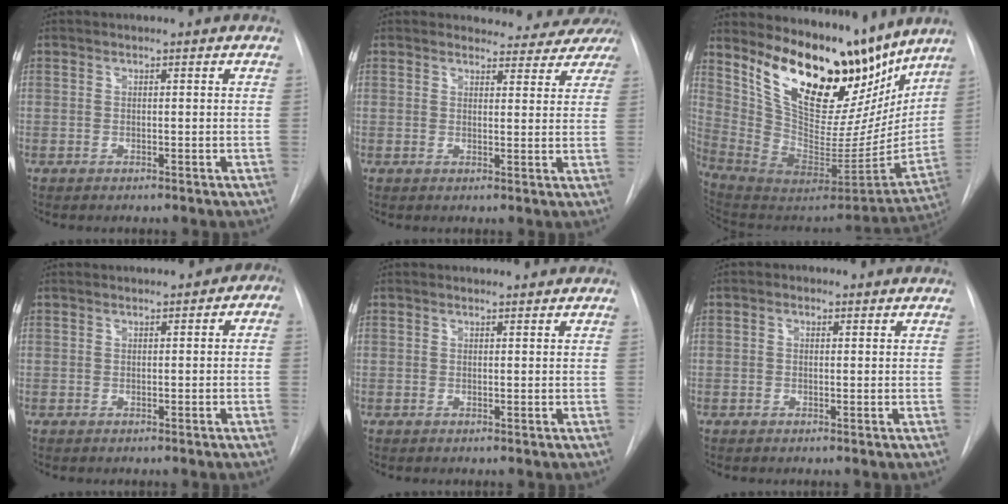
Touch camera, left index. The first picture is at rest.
{"total": 8.4, "force": [8.0, 2.5, 0.2], "torque": [0.026, -0.009, 0.066]}
{"total": 22.0, "force": [16.7, 8.5, 11.5], "torque": [-0.180, -0.033, 0.277]}
{"total": 2.2, "force": [0.1, 1.5, 1.5], "torque": [-0.015, 0.016, 0.001]}
{"total": 0.8, "force": [0.7, 0.3, 0.0], "torque": [-0.006, 0.006, 0.010]}
{"total": 1.0, "force": [0.2, 0.9, 0.4], "torque": [-0.007, 0.006, -0.001]}